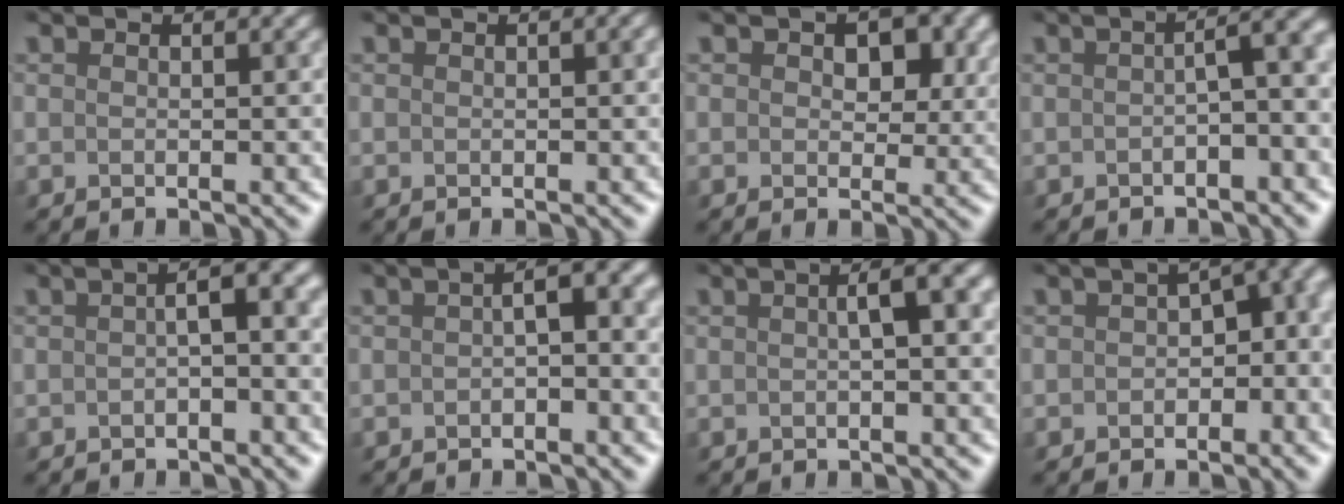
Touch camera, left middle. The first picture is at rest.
{"total": 0.8, "force": [-0.2, 0.3, 0.7], "torque": [-0.004, 0.004, -0.004]}
{"total": 6.2, "force": [1.8, 4.4, 3.9], "torque": [-0.033, 0.020, 0.011]}
{"total": 4.5, "force": [-1.6, 1.5, 4.0], "torque": [-0.040, 0.011, -0.024]}
{"total": 3.2, "force": [-0.7, 0.8, 3.1], "torque": [-0.046, 0.011, -0.017]}
{"total": 3.2, "force": [-0.9, 1.1, 2.8], "torque": [-0.041, 0.010, -0.022]}
{"total": 2.6, "force": [0.2, 0.3, 2.6], "torque": [-0.040, 0.013, -0.001]}
{"total": 6.0, "force": [-1.6, 3.7, 4.5], "torque": [-0.035, 0.010, -0.032]}